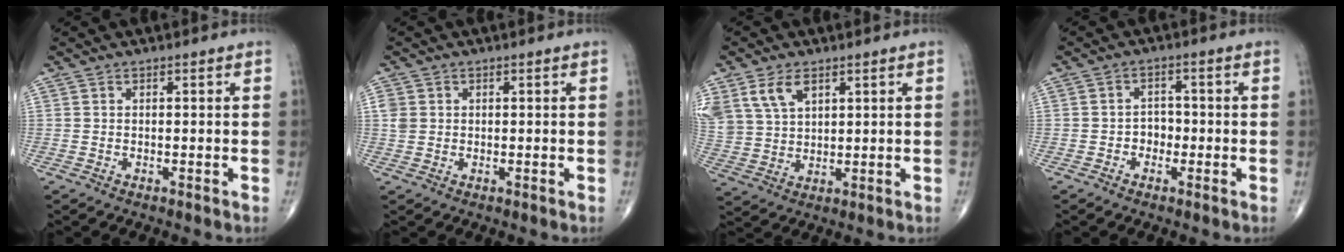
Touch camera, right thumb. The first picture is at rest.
{"total": 2.4, "force": [0.5, 2.1, 1.0], "torque": [-0.016, 0.002, 0.012]}
{"total": 9.3, "force": [4.9, 5.9, 5.3], "torque": [-0.104, -0.007, 0.110]}
{"total": 2.9, "force": [-1.0, 2.4, 1.4], "torque": [-0.003, 0.012, -0.023]}